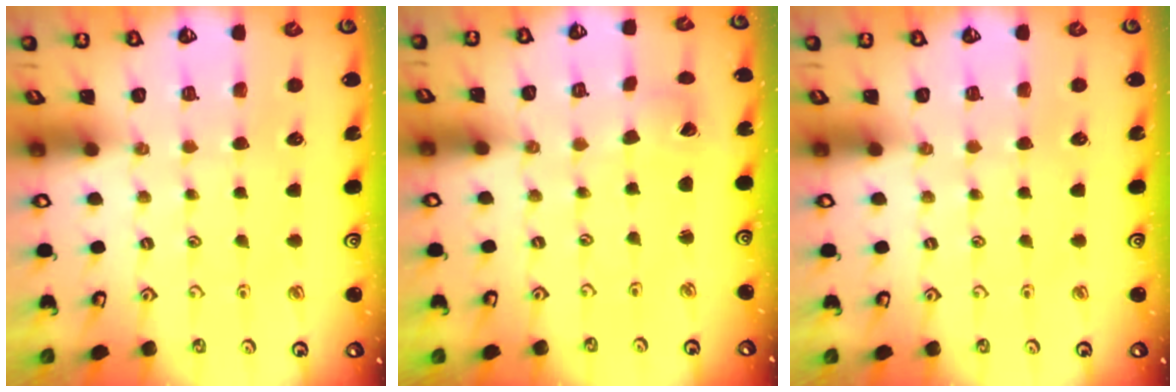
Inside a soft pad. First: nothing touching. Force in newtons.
{"total": 2.9, "press": 2.9, "slide": 0.2}
{"total": 0.0}